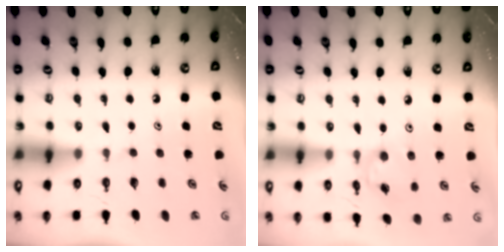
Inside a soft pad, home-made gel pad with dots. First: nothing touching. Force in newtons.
{"total": 6.0, "press": 6.0, "slide": 0.3}